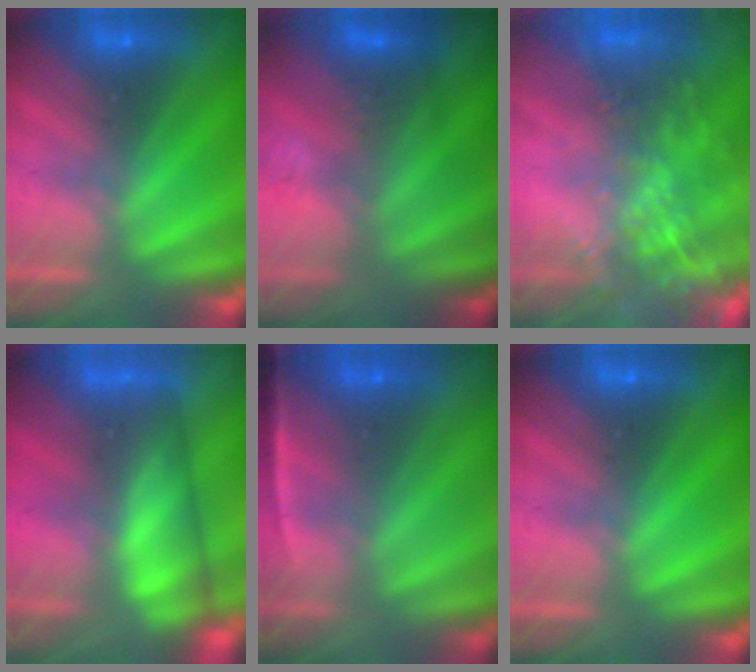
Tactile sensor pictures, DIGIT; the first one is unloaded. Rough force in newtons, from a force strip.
{"total": 2.8}
{"total": 5.7}
{"total": 4.6}
{"total": 1.4}
{"total": 0.0}